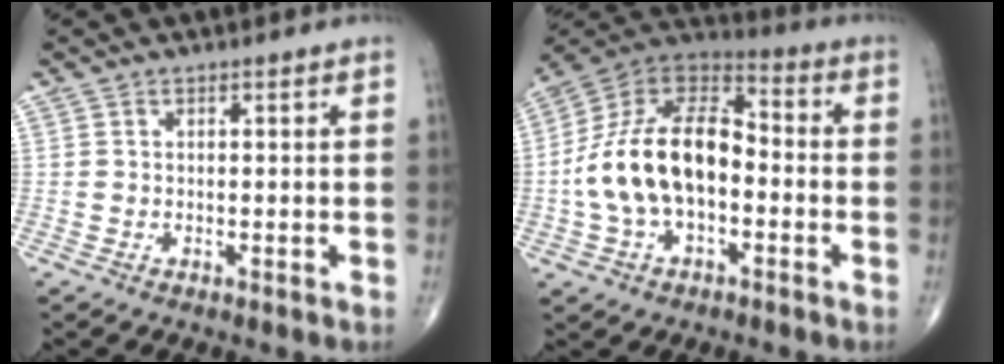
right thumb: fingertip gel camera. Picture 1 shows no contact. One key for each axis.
{"total": 18.7, "fx": -2.4, "fy": 10.9, "fz": 15.0, "tx": -0.270, "ty": 0.045, "tz": -0.051}